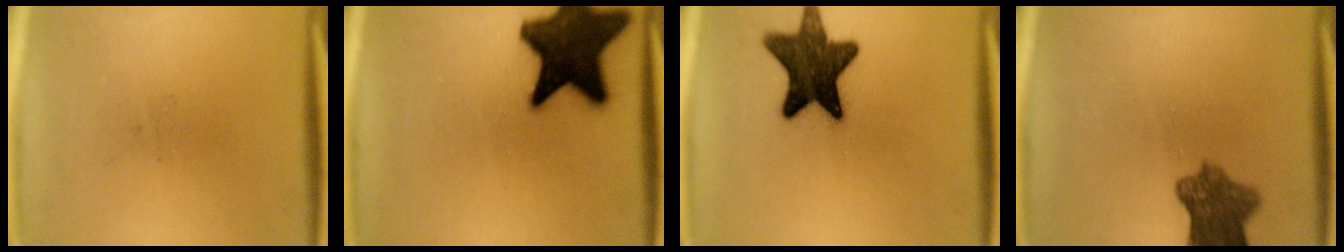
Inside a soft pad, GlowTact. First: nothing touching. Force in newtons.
{"total": 18.4}
{"total": 13.7}
{"total": 7.7}